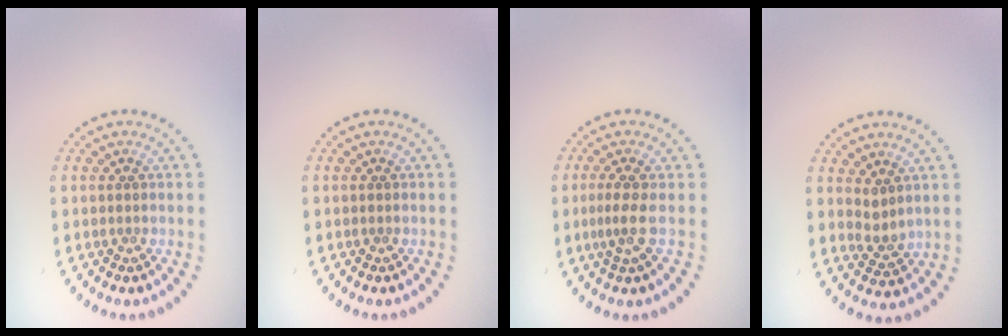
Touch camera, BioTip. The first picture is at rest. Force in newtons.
{"total": 0.0}
{"total": 2.1, "press": 1.4, "slide": 1.6}
{"total": 1.5, "press": 1.3, "slide": 0.9}